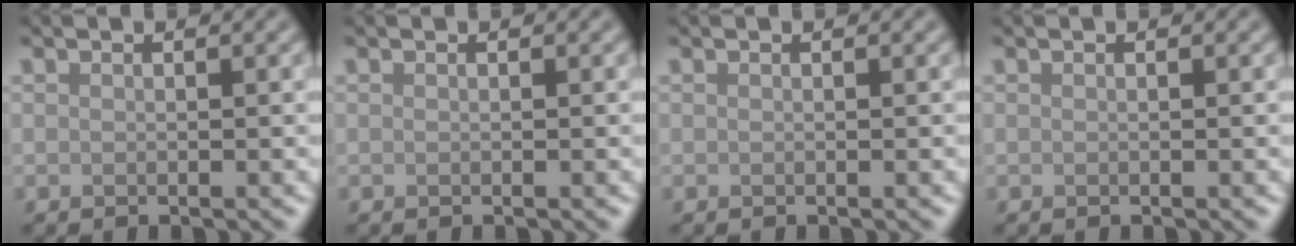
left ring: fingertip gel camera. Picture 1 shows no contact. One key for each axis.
{"total": 0.0}
{"total": 0.0}
{"total": 0.0}